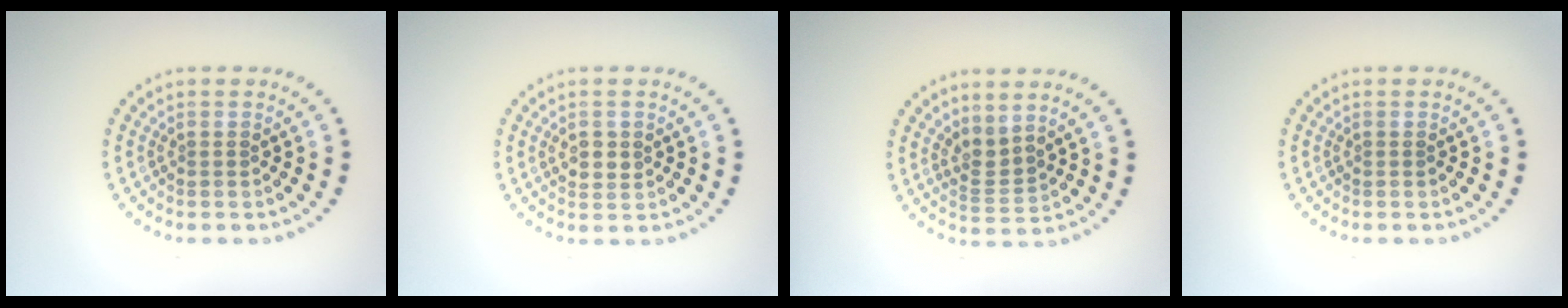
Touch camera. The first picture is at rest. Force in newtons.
{"total": 1.7, "press": 1.6, "slide": 0.5}
{"total": 2.2, "press": 1.6, "slide": 1.6}
{"total": 0.0}